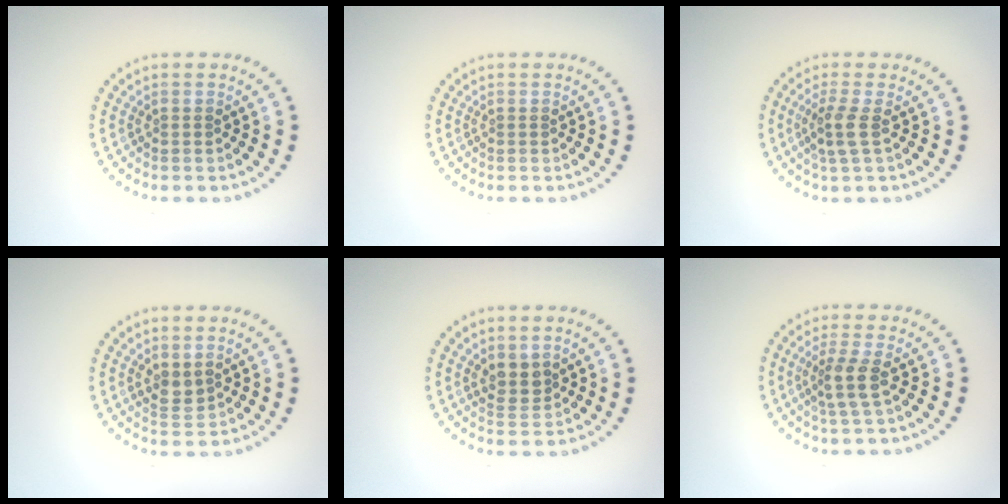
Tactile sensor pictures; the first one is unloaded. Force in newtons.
{"total": 0.0}
{"total": 2.1, "press": 1.7, "slide": 1.2}
{"total": 1.6, "press": 1.4, "slide": 0.7}
{"total": 2.2, "press": 1.9, "slide": 1.1}
{"total": 2.4, "press": 1.9, "slide": 1.5}